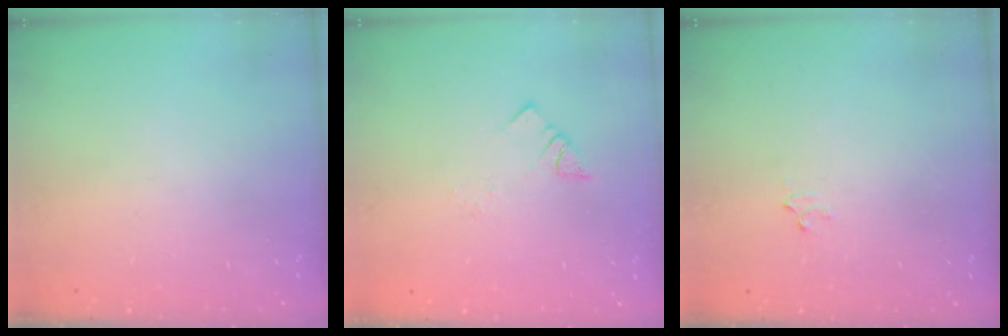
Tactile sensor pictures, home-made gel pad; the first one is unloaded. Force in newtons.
{"total": 2.8, "press": 2.8, "slide": 0.3}
{"total": 3.0, "press": 3.0, "slide": 0.5}